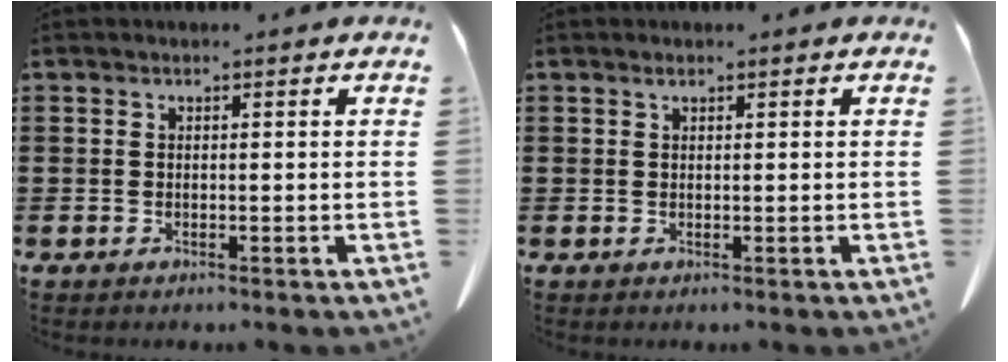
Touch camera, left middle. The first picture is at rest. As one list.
[{"total": 0.6, "force": [0.5, 0.1, 0.4], "torque": [-0.011, -0.001, 0.010]}]